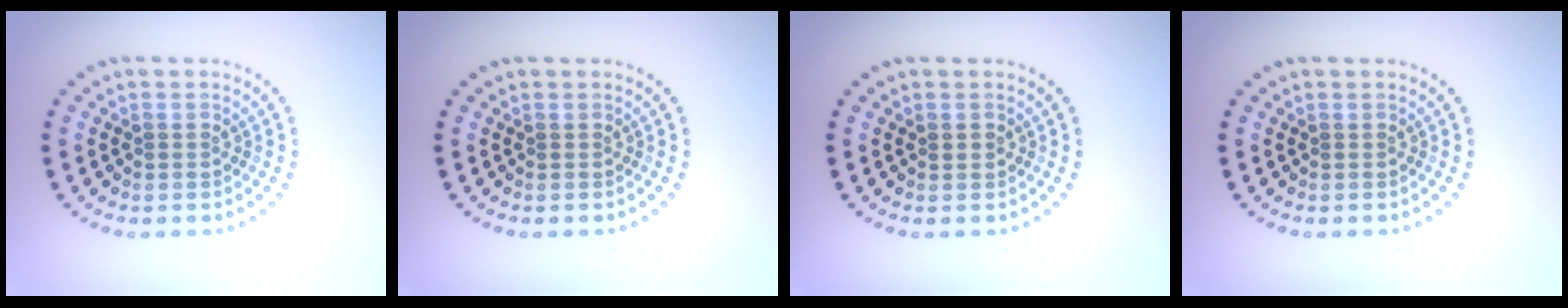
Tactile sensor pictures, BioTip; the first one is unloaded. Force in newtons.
{"total": 0.0}
{"total": 0.9, "press": 0.9, "slide": 0.2}
{"total": 0.0}